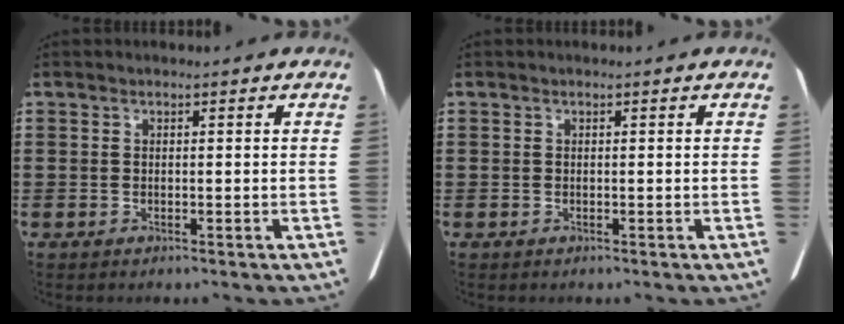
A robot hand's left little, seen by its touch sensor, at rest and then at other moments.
{"total": 0.0}